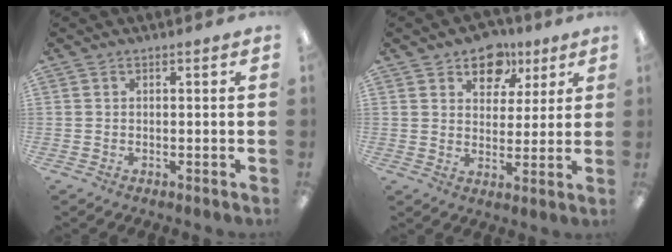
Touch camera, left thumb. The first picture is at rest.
{"total": 9.2, "force": [5.8, 6.4, 3.1], "torque": [-0.032, -0.032, 0.103]}